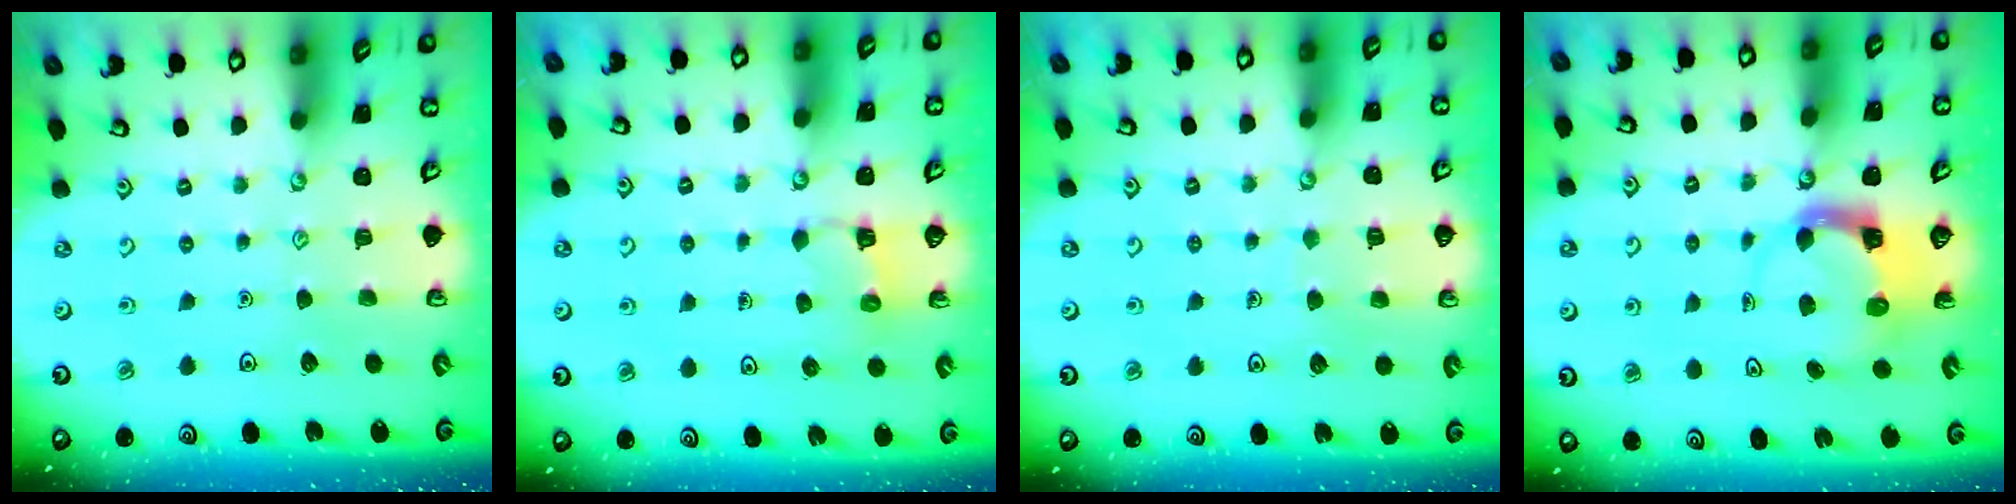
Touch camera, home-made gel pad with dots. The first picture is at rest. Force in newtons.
{"total": 3.1, "press": 3.1, "slide": 0.6}
{"total": 4.3, "press": 4.3, "slide": 0.4}
{"total": 3.7, "press": 3.6, "slide": 0.5}